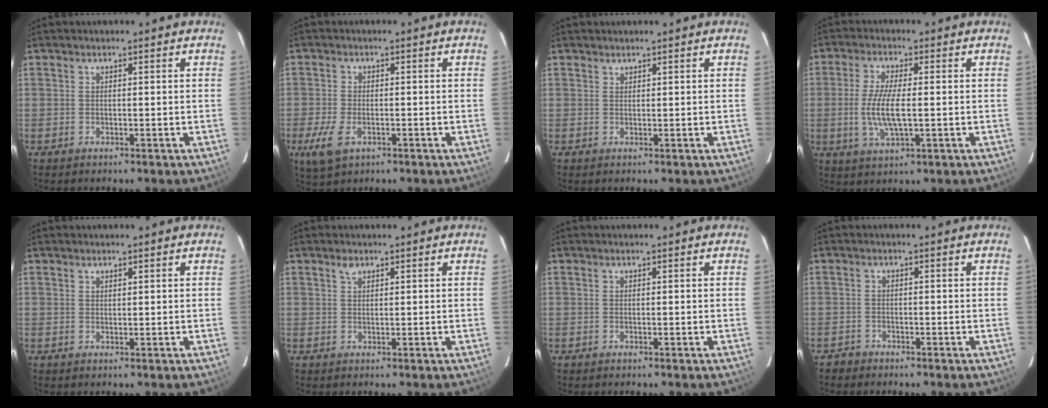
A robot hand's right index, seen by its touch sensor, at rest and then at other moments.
{"total": 6.2, "force": [-2.7, 3.4, 4.4], "torque": [-0.107, -0.012, -0.047]}
{"total": 0.6, "force": [0.5, 0.2, -0.1], "torque": [0.002, 0.000, 0.011]}
{"total": 8.1, "force": [-0.7, 2.2, 7.8], "torque": [-0.158, -0.007, -0.013]}
{"total": 0.6, "force": [0.6, 0.1, 0.2], "torque": [-0.003, 0.001, 0.012]}
{"total": 1.1, "force": [0.8, 0.6, 0.5], "torque": [-0.009, 0.002, 0.015]}
{"total": 0.0}
{"total": 1.7, "force": [-1.4, 1.0, -0.1], "torque": [-0.005, 0.004, -0.027]}